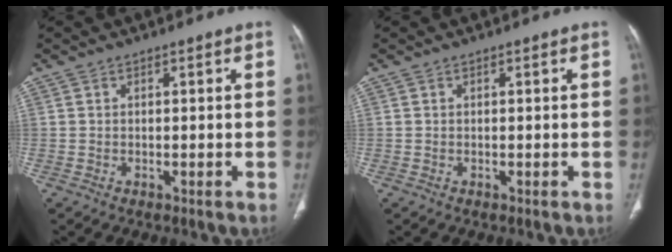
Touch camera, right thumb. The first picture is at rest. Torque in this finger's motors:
{"motor_torque": [-0.05, 0.06, -0.07, -0.03, 0.00]}